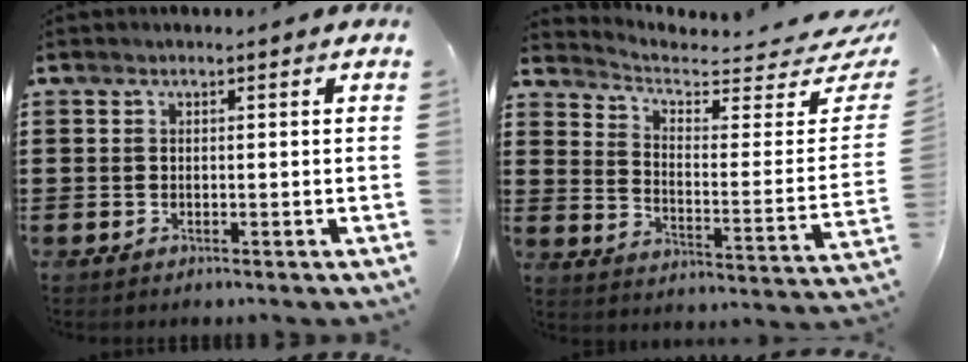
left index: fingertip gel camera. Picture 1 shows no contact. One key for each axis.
{"total": 4.3, "fx": 3.5, "fy": 1.5, "fz": 1.9, "tx": -0.052, "ty": -0.034, "tz": 0.054}